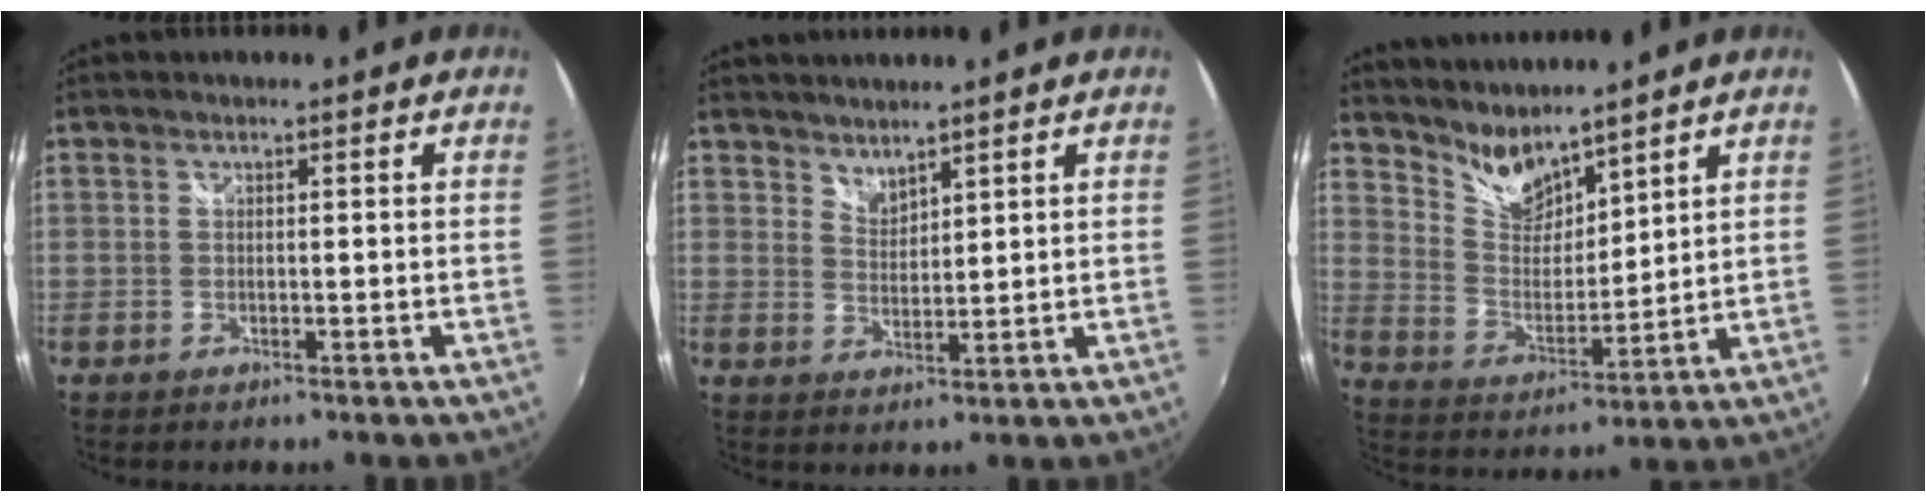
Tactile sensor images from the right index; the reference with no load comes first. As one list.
[{"total": 3.2, "force": [3.0, 0.9, 0.6], "torque": [-0.005, 0.000, 0.053]}, {"total": 8.5, "force": [7.6, 2.3, 2.9], "torque": [-0.052, -0.010, 0.155]}]